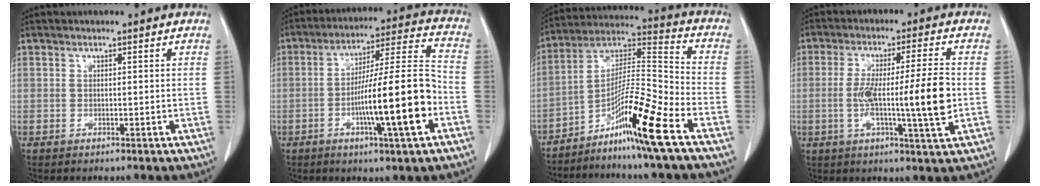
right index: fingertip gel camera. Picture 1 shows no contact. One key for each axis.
{"total": 15.6, "fx": -4.9, "fy": 0.3, "fz": 14.8, "tx": -0.244, "ty": 0.007, "tz": -0.080}
{"total": 14.7, "fx": -8.7, "fy": -1.3, "fz": 11.8, "tx": -0.221, "ty": -0.008, "tz": -0.156}
{"total": 12.1, "fx": -1.5, "fy": 0.0, "fz": 12.0, "tx": -0.203, "ty": 0.000, "tz": -0.027}